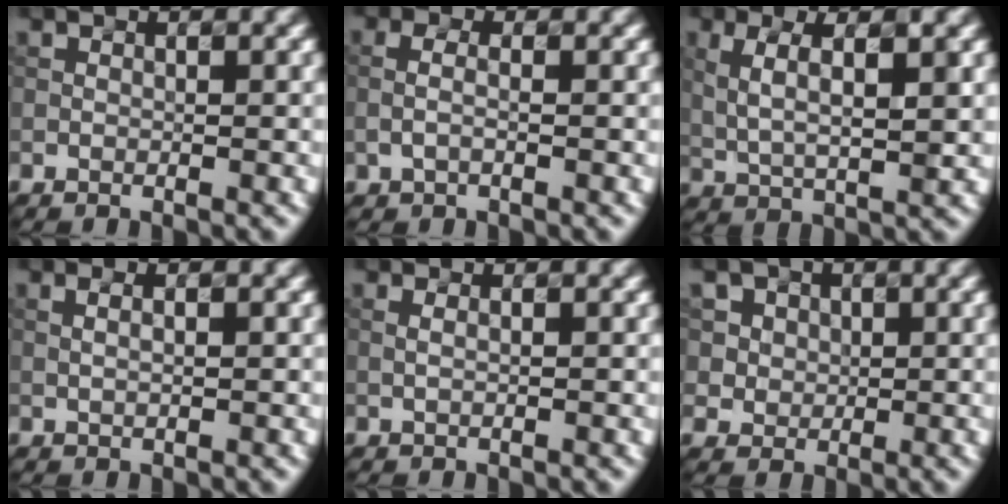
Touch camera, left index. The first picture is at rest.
{"total": 1.1, "force": [-0.2, 0.4, 1.0], "torque": [-0.031, 0.004, -0.005]}
{"total": 4.6, "force": [1.4, 1.3, 4.2], "torque": [-0.085, 0.005, 0.034]}
{"total": 1.4, "force": [0.7, 0.6, 1.1], "torque": [-0.007, 0.004, 0.002]}
{"total": 0.7, "force": [0.4, 0.3, 0.5], "torque": [-0.005, -0.002, 0.000]}
{"total": 5.4, "force": [2.9, 4.3, 1.5], "torque": [-0.039, 0.010, 0.046]}